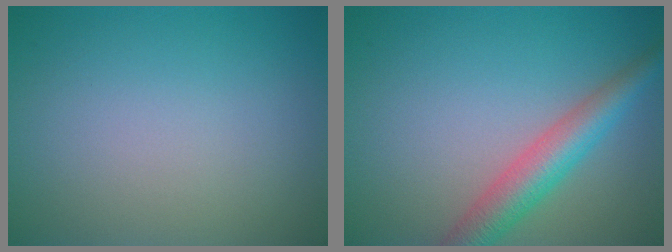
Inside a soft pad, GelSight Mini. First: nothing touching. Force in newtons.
{"total": 4.6, "press": 4.6, "slide": 0.1}